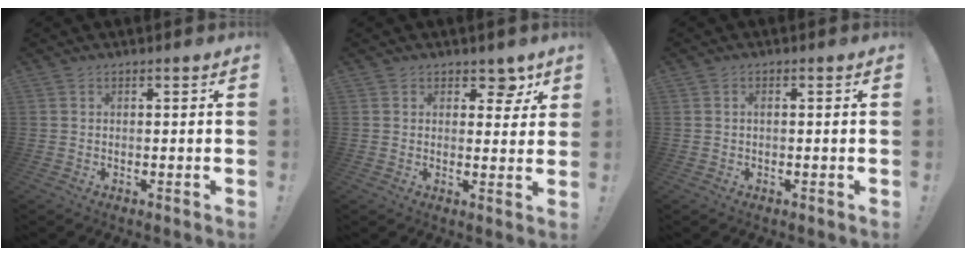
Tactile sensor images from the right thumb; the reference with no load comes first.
{"total": 5.3, "force": [3.7, 3.4, 1.5], "torque": [0.002, -0.034, 0.065]}
{"total": 0.9, "force": [0.0, 0.3, 0.9], "torque": [-0.017, 0.003, -0.002]}